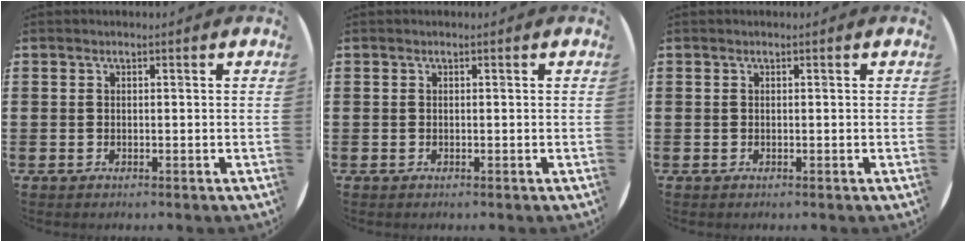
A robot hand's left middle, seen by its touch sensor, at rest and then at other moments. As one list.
[{"total": 0.0}, {"total": 0.0}]